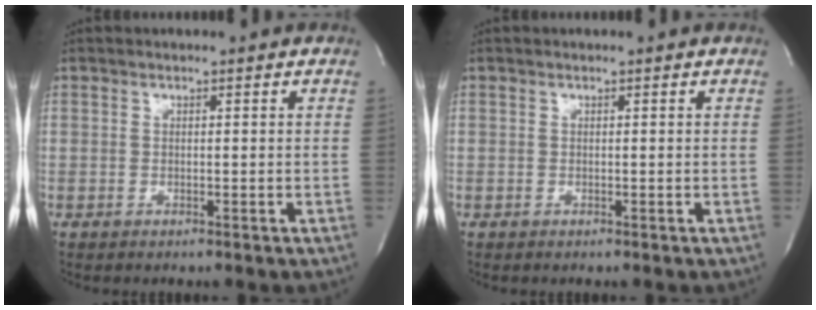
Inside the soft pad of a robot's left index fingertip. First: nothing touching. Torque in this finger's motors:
{"motor_torque": [-0.02, 0.03, -0.03, 0.00]}